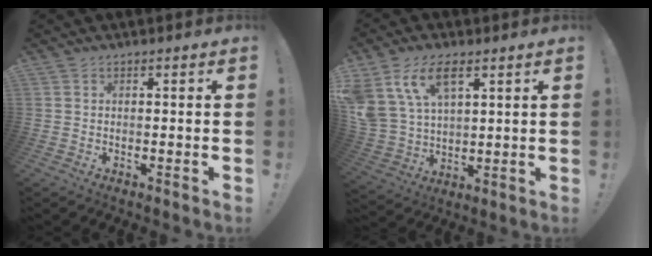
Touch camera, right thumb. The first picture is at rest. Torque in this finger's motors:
{"motor_torque": [1.78, 1.97, 0.33, 0.24, 0.65]}